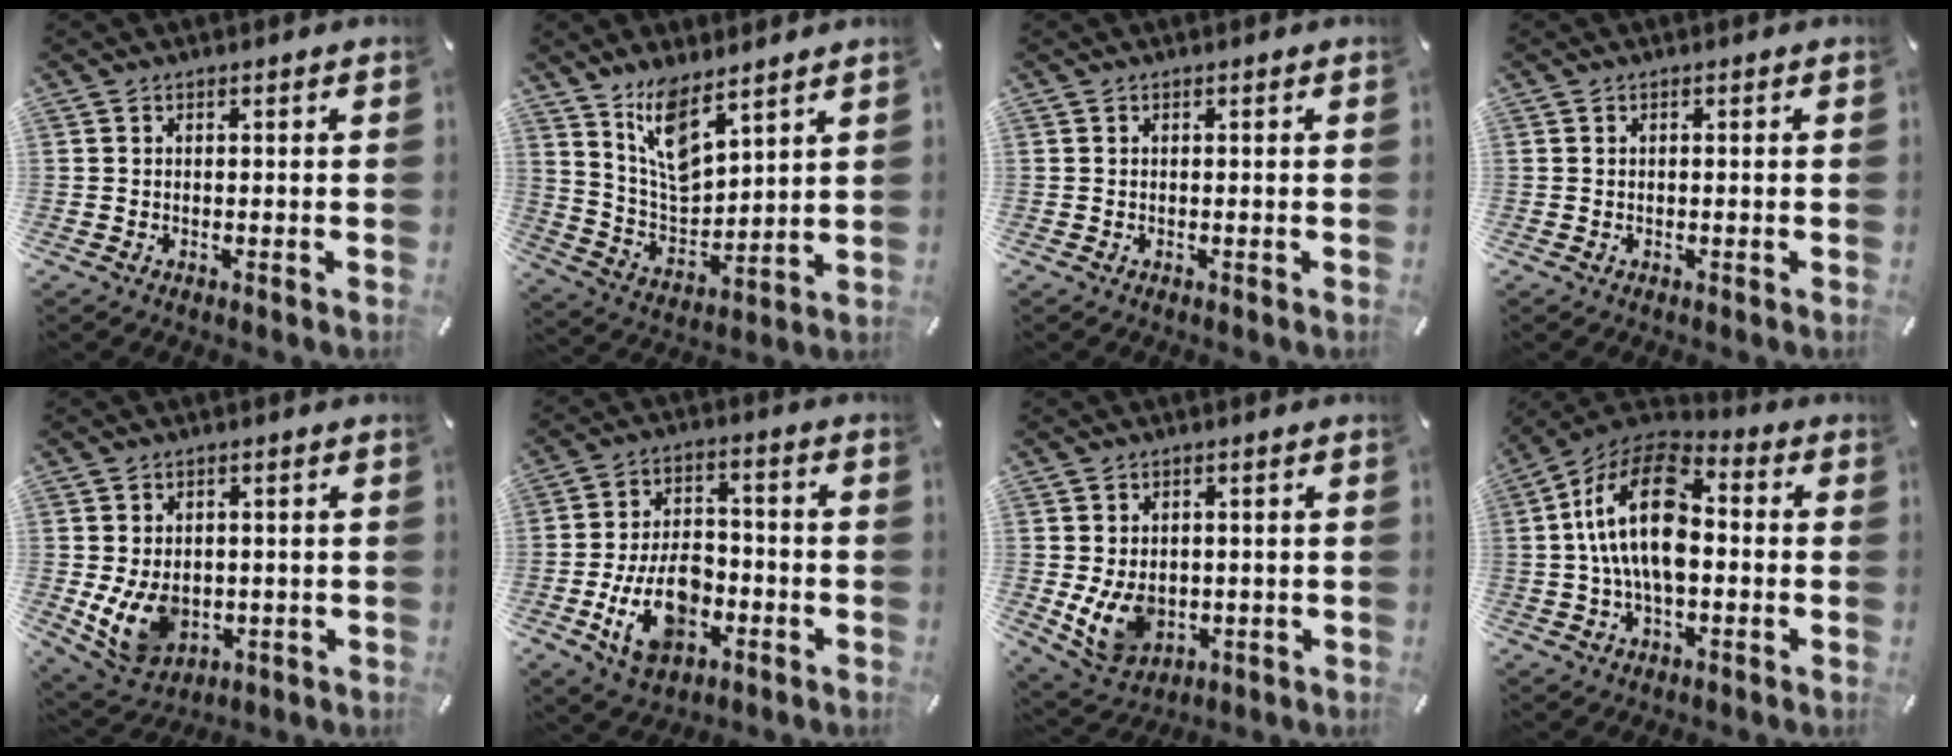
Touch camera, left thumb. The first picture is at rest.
{"total": 10.9, "force": [8.8, 4.5, 4.7], "torque": [-0.100, -0.054, 0.167]}
{"total": 0.0}
{"total": 0.0}
{"total": 9.3, "force": [-1.2, 7.2, 5.7], "torque": [-0.113, -0.002, -0.019]}
{"total": 14.5, "force": [-4.8, 9.1, 10.3], "torque": [-0.190, 0.014, -0.084]}
{"total": 8.7, "force": [-0.9, 6.9, 5.3], "torque": [-0.108, 0.003, -0.012]}
{"total": 17.7, "force": [0.2, 10.5, 14.3], "torque": [-0.294, 0.013, -0.002]}